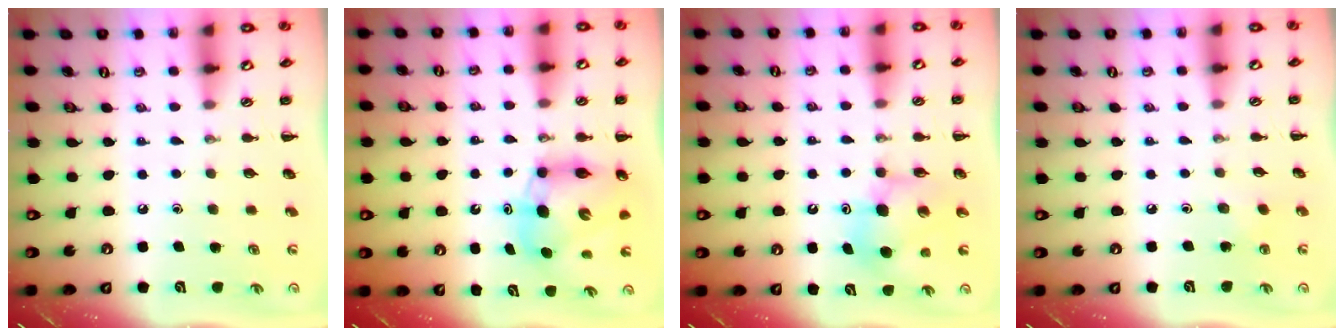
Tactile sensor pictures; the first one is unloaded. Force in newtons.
{"total": 8.6, "press": 8.2, "slide": 2.4}
{"total": 7.4, "press": 7.3, "slide": 1.5}
{"total": 2.3, "press": 2.2, "slide": 0.7}